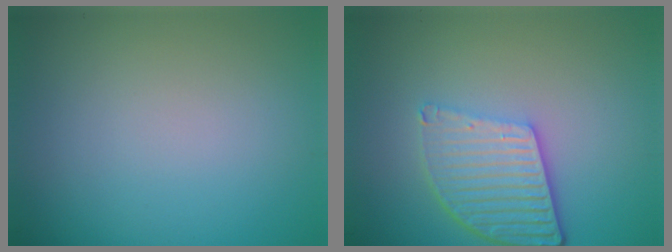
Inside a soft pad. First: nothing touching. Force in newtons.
{"total": 5.4, "press": 3.9, "slide": 3.7}